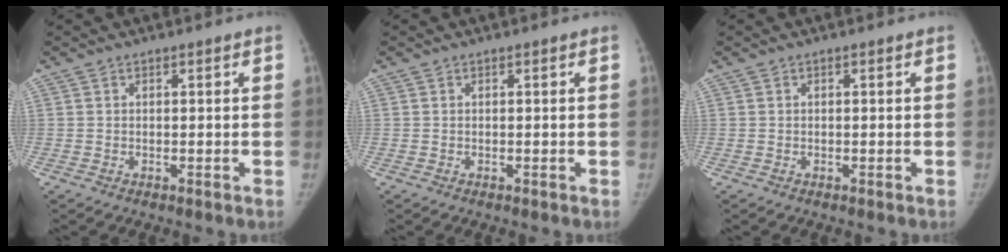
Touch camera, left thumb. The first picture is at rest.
{"total": 0.0}
{"total": 0.0}